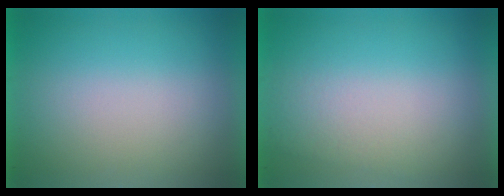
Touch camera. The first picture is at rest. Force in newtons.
{"total": 1.0}